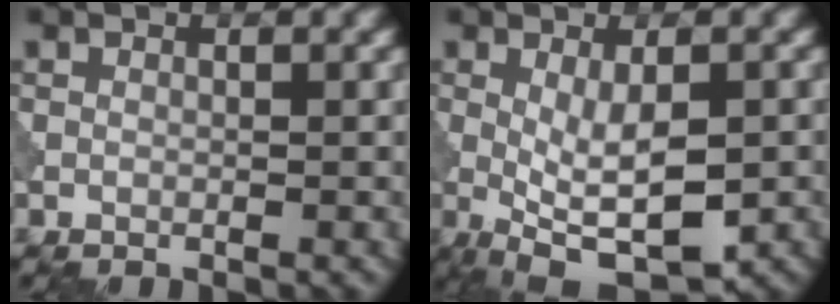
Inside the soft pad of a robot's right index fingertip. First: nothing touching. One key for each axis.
{"total": 7.3, "fx": -1.5, "fy": 2.8, "fz": 6.6, "tx": -0.120, "ty": -0.017, "tz": -0.014}